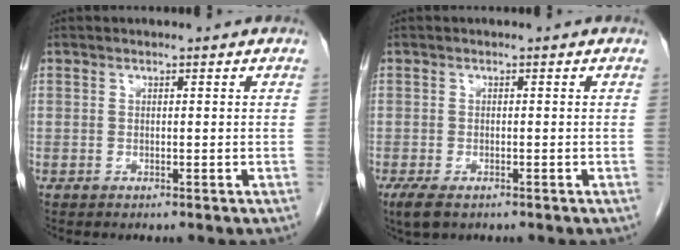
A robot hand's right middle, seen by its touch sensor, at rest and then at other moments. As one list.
[{"total": 3.1, "force": [-1.9, 1.2, 2.1], "torque": [-0.049, -0.008, -0.029]}]